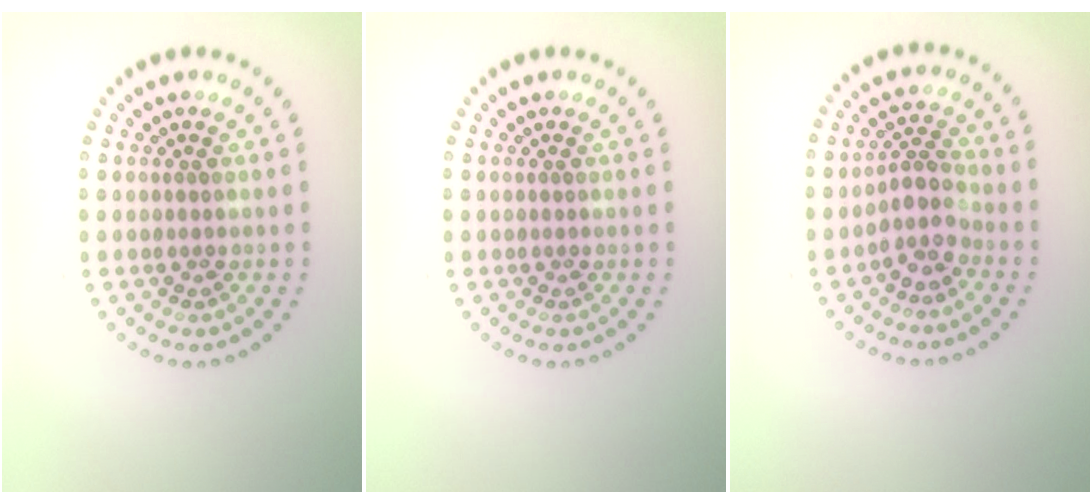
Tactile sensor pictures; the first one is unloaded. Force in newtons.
{"total": 0.0}
{"total": 2.9, "press": 2.2, "slide": 1.8}